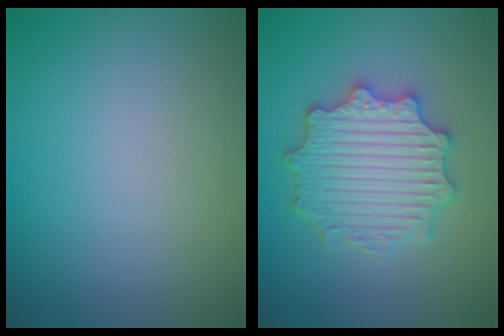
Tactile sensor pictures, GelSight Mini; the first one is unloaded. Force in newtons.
{"total": 5.6, "press": 5.5, "slide": 1.0}